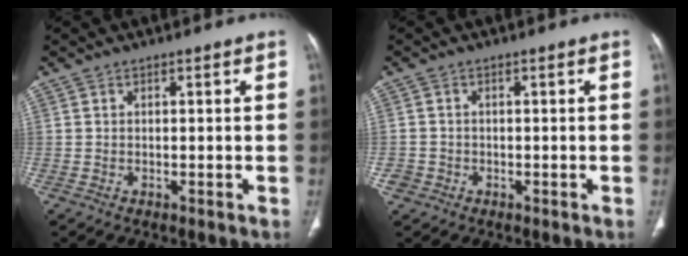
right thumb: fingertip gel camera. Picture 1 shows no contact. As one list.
[{"total": 2.0, "force": [-0.9, 1.7, 0.2], "torque": [0.000, 0.009, -0.021]}]